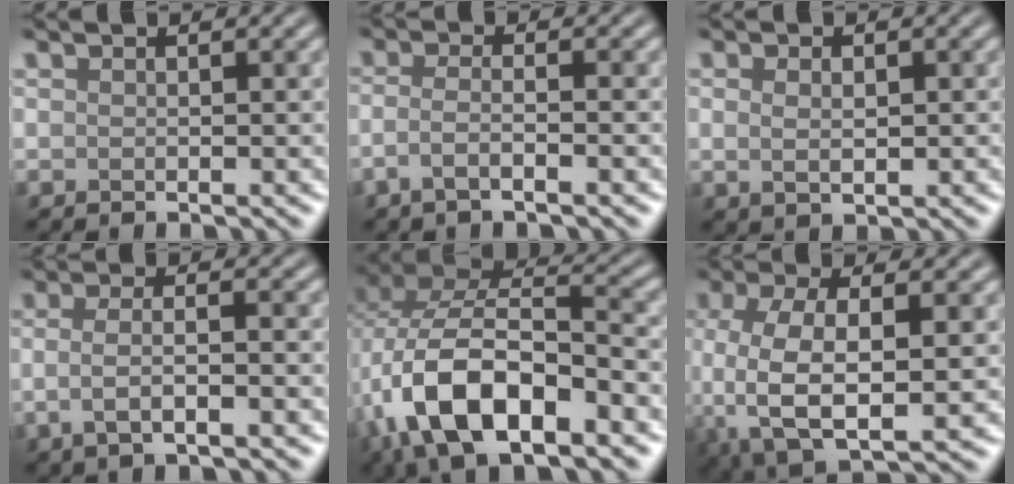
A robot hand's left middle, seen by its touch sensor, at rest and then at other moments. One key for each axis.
{"total": 2.6, "fx": -1.3, "fy": 0.7, "fz": 2.1, "tx": -0.034, "ty": 0.000, "tz": -0.038}
{"total": 1.8, "fx": 0.2, "fy": 1.1, "fz": 1.4, "tx": -0.025, "ty": -0.002, "tz": 0.007}
{"total": 3.5, "fx": -0.7, "fy": 1.2, "fz": 3.2, "tx": -0.059, "ty": -0.005, "tz": -0.016}
{"total": 12.7, "fx": -4.3, "fy": 6.6, "fz": 10.0, "tx": -0.199, "ty": -0.002, "tz": -0.075}
{"total": 8.4, "fx": -2.0, "fy": 3.9, "fz": 7.1, "tx": -0.157, "ty": -0.014, "tz": -0.035}